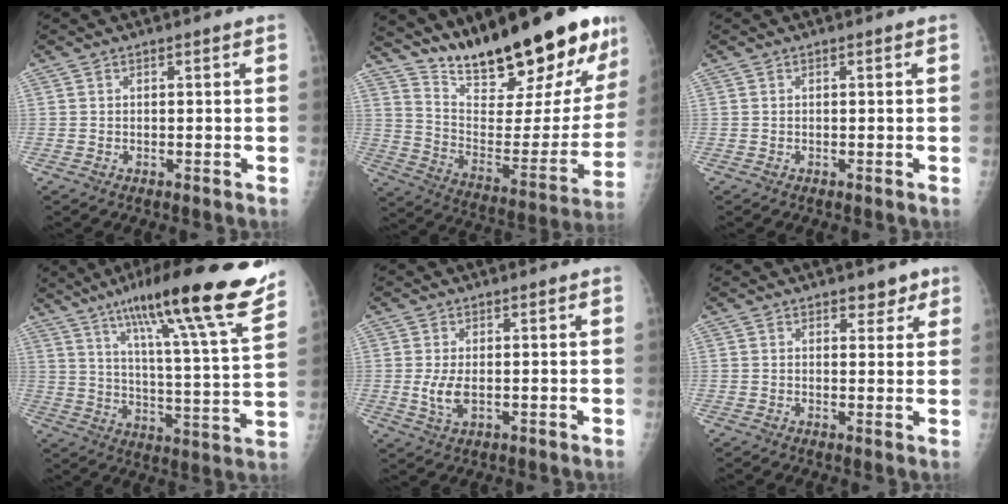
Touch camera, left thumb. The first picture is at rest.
{"total": 27.5, "force": [21.0, 6.7, 16.5], "torque": [-0.222, -0.101, 0.320]}
{"total": 0.0}
{"total": 24.2, "force": [16.9, 2.2, 17.1], "torque": [-0.246, -0.061, 0.253]}
{"total": 3.8, "force": [-0.2, 1.9, 3.3], "torque": [-0.072, -0.010, -0.002]}
{"total": 3.4, "force": [2.3, 2.0, 1.6], "torque": [0.008, -0.010, 0.028]}